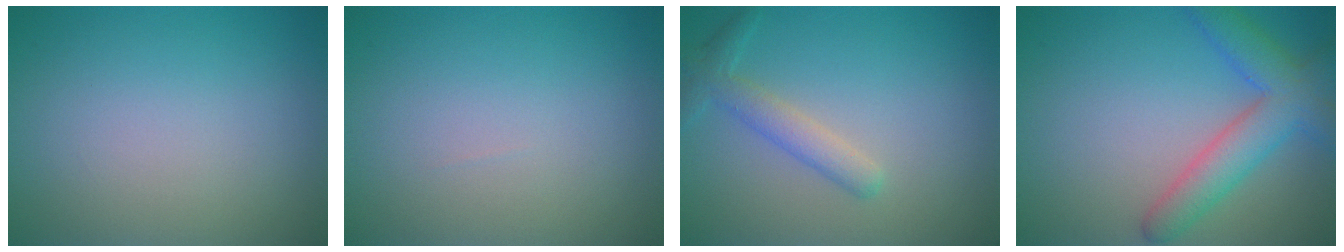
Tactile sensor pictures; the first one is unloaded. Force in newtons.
{"total": 0.0}
{"total": 2.6, "press": 2.5, "slide": 0.1}
{"total": 5.3, "press": 5.3, "slide": 0.2}